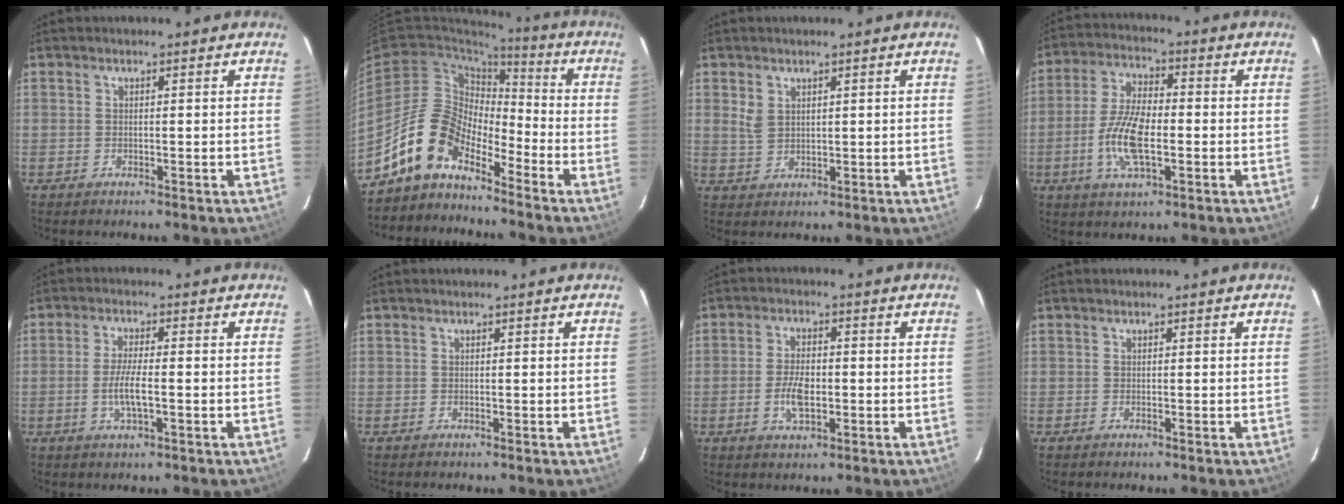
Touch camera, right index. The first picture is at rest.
{"total": 12.0, "force": [-9.1, 5.6, 5.6], "torque": [-0.106, 0.024, -0.182]}
{"total": 3.1, "force": [1.5, 2.2, 1.6], "torque": [-0.026, 0.002, 0.034]}
{"total": 10.9, "force": [-2.5, 4.3, 9.7], "torque": [-0.198, 0.001, -0.049]}
{"total": 5.3, "force": [-1.3, 1.0, 5.0], "torque": [-0.097, -0.005, -0.025]}
{"total": 0.0}
{"total": 6.0, "force": [-1.4, 3.0, 5.0], "torque": [-0.101, 0.000, -0.024]}
{"total": 0.0}